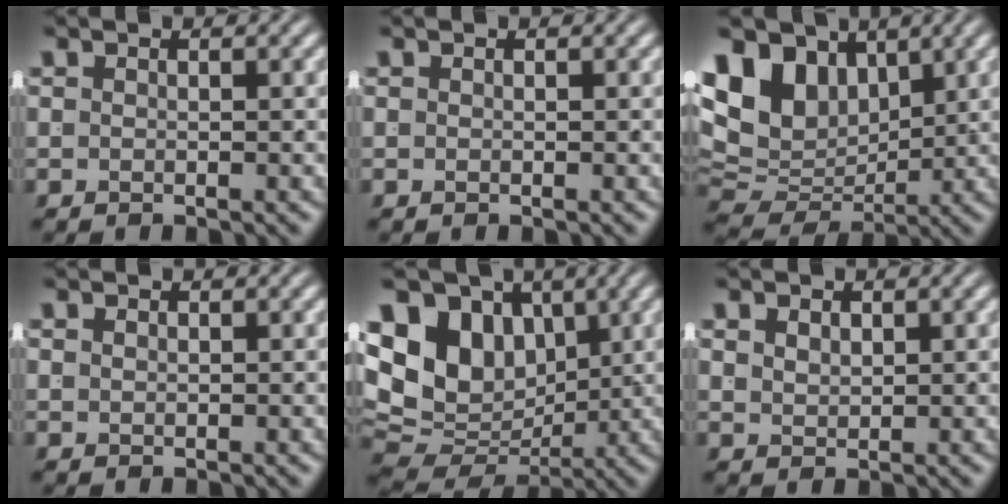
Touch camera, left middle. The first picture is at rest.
{"total": 0.0}
{"total": 12.3, "force": [2.1, 9.7, 7.4], "torque": [-0.147, -0.029, 0.047]}
{"total": 0.5, "force": [0.3, -0.5, 0.1], "torque": [0.004, -0.003, 0.011]}
{"total": 14.6, "force": [1.7, 11.7, 8.5], "torque": [-0.155, -0.023, 0.030]}
{"total": 1.0, "force": [0.8, 0.1, 0.6], "torque": [-0.008, -0.011, 0.031]}